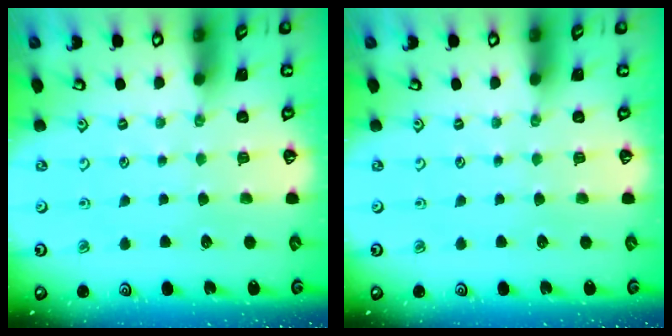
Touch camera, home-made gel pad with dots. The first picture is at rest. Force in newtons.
{"total": 0.0}